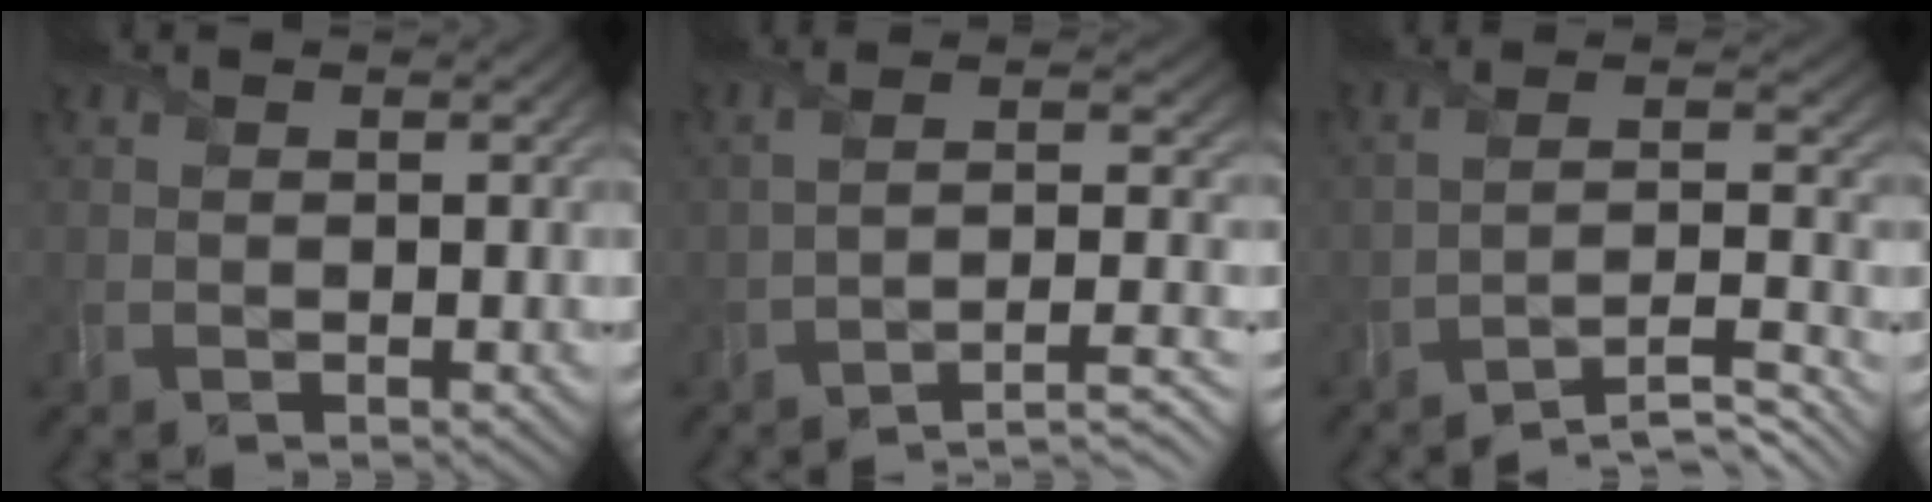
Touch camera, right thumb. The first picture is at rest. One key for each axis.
{"total": 9.2, "fx": -5.5, "fy": 2.7, "fz": 6.9, "tx": -0.104, "ty": 0.003, "tz": -0.085}
{"total": 9.0, "fx": -6.5, "fy": 2.1, "fz": 5.8, "tx": -0.093, "ty": 0.009, "tz": -0.109}